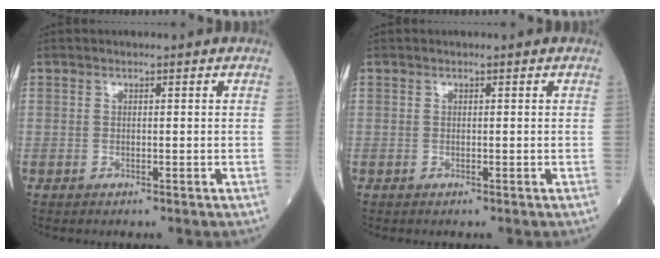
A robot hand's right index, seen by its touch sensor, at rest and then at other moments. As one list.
[{"total": 0.0}]